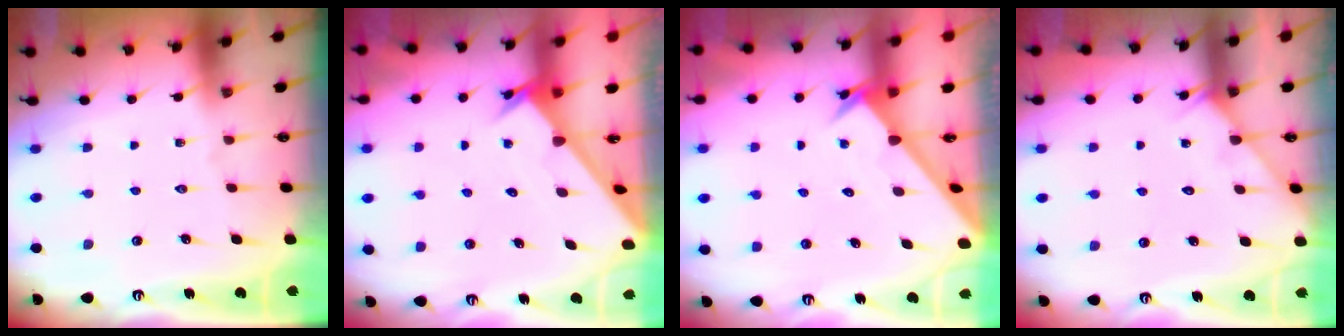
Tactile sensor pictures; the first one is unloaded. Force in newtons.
{"total": 2.4, "press": 2.4, "slide": 0.2}
{"total": 2.4, "press": 2.4, "slide": 0.2}
{"total": 3.8, "press": 3.8, "slide": 0.4}